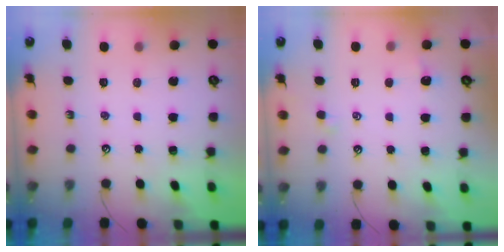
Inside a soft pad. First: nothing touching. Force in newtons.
{"total": 1.0, "press": 0.8, "slide": 0.5}